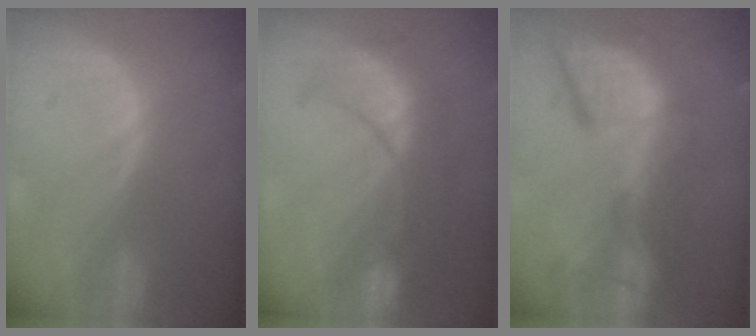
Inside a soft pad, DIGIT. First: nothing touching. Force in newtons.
{"total": 9.5, "press": 8.9, "slide": 3.3}
{"total": 13.6, "press": 11.1, "slide": 7.8}